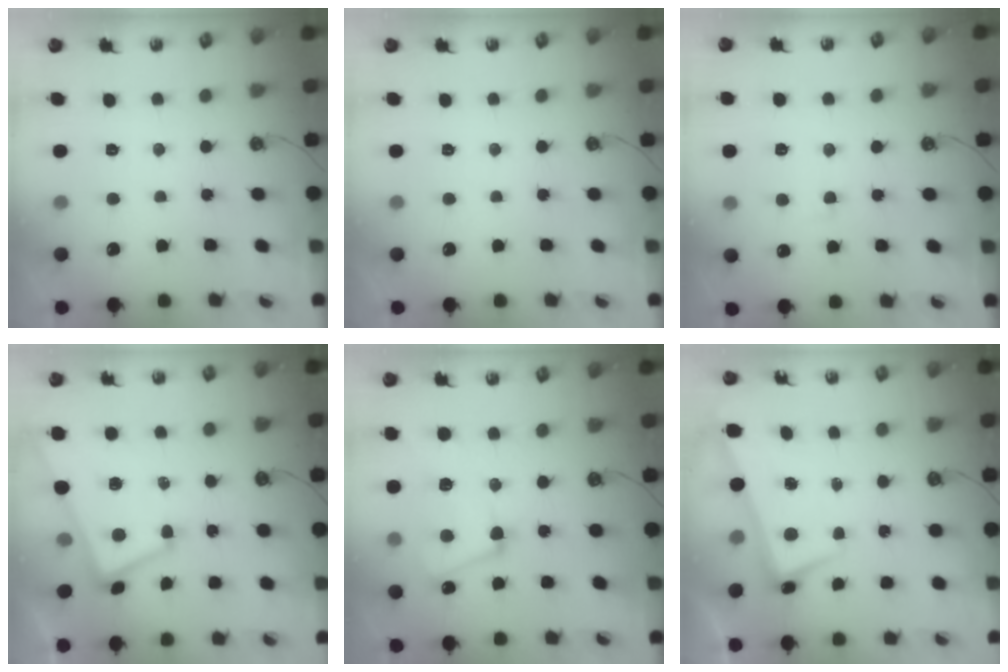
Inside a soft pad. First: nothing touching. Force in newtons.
{"total": 0.0}
{"total": 0.6, "press": 0.0, "slide": 0.6}
{"total": 1.1, "press": 0.7, "slide": 0.9}
{"total": 7.3, "press": 7.1, "slide": 1.6}
{"total": 2.6, "press": 2.5, "slide": 0.8}